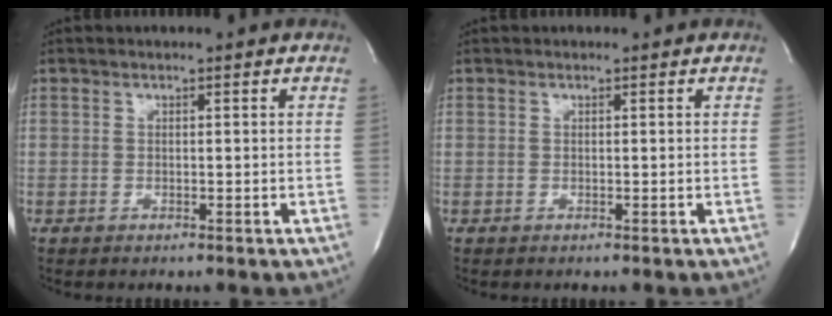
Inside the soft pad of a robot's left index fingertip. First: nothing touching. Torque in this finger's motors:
{"motor_torque": [-0.24, -0.26, 0.08, 0.05]}